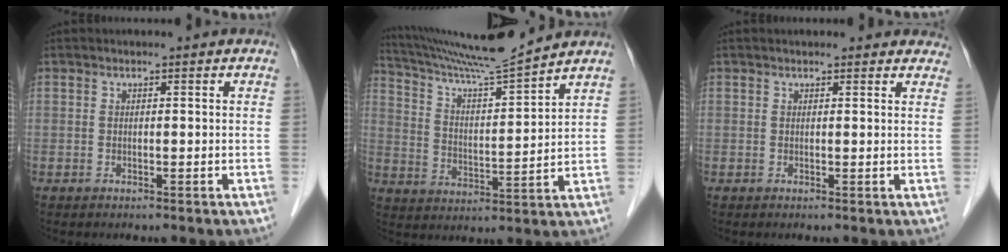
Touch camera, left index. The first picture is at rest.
{"total": 13.2, "force": [12.3, -1.9, 4.3], "torque": [-0.085, -0.015, 0.212]}
{"total": 7.1, "force": [6.4, 2.2, 2.2], "torque": [-0.006, 0.012, 0.058]}